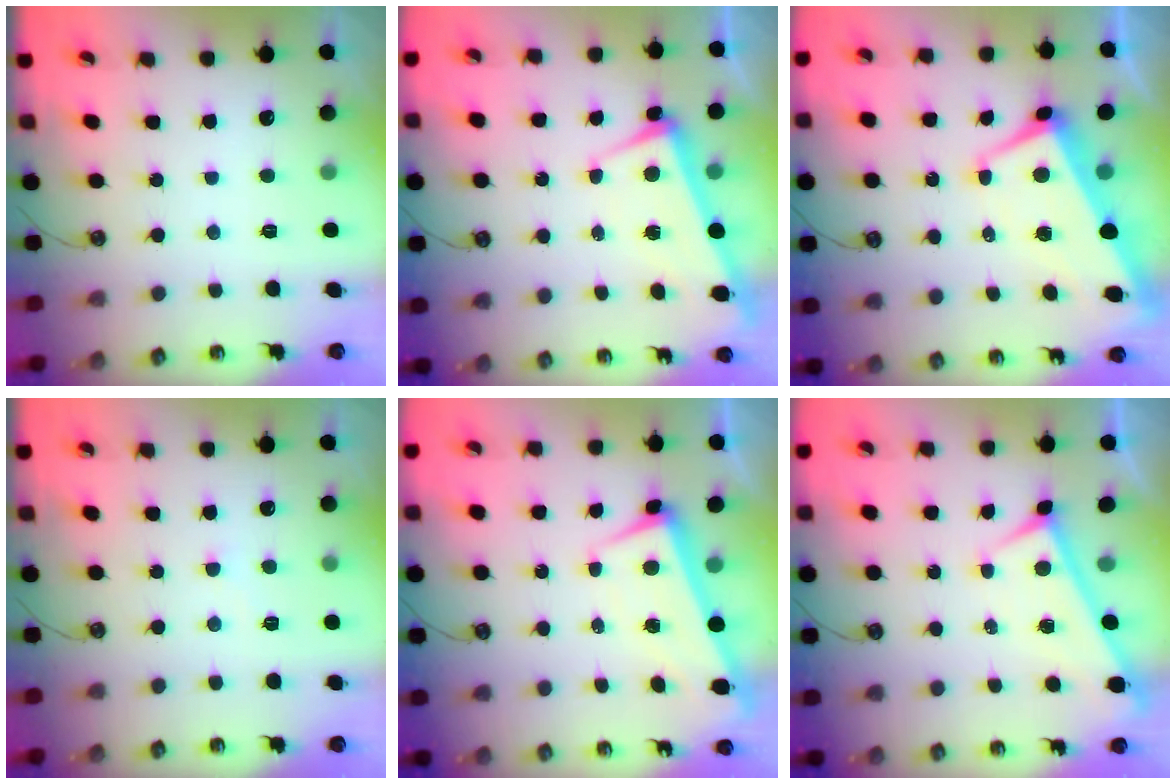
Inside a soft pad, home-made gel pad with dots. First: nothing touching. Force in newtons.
{"total": 4.0, "press": 3.9, "slide": 1.0}
{"total": 1.7, "press": 1.0, "slide": 1.3}
{"total": 5.3, "press": 5.2, "slide": 0.4}
{"total": 1.7, "press": 0.7, "slide": 1.6}
{"total": 0.0}